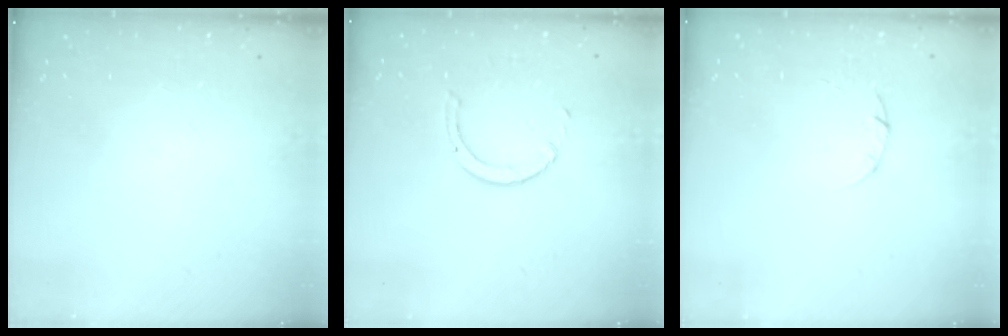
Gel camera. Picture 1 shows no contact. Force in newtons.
{"total": 2.3, "press": 2.3, "slide": 0.3}
{"total": 3.2, "press": 3.1, "slide": 0.4}